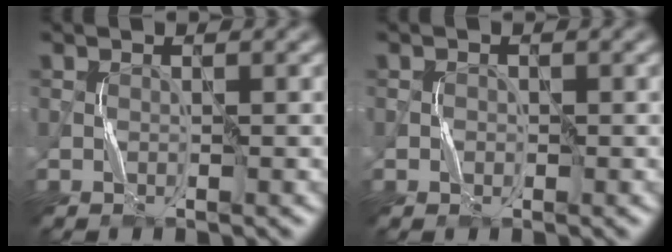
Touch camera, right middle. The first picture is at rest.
{"total": 0.7, "force": [-0.2, 0.6, 0.1], "torque": [0.003, -0.001, -0.004]}